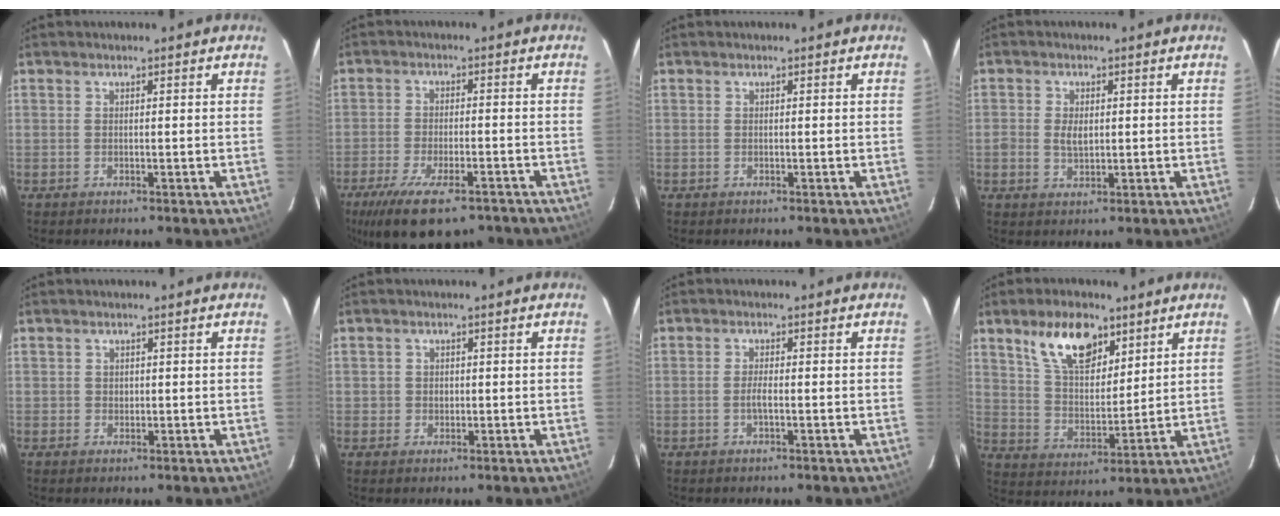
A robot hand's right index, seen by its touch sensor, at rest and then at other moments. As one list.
[{"total": 14.6, "force": [-10.2, 5.3, 9.0], "torque": [-0.189, -0.038, -0.162]}, {"total": 0.0}, {"total": 3.6, "force": [0.0, 2.4, 2.7], "torque": [-0.051, 0.001, 0.000]}, {"total": 1.2, "force": [0.1, 1.1, 0.2], "torque": [0.001, 0.001, 0.001]}, {"total": 2.0, "force": [-0.2, 1.9, 0.4], "torque": [-0.005, 0.002, -0.003]}, {"total": 1.7, "force": [-0.6, 0.3, 1.6], "torque": [-0.032, -0.001, -0.011]}, {"total": 13.0, "force": [7.8, 6.4, 8.2], "torque": [-0.140, 0.011, 0.148]}]